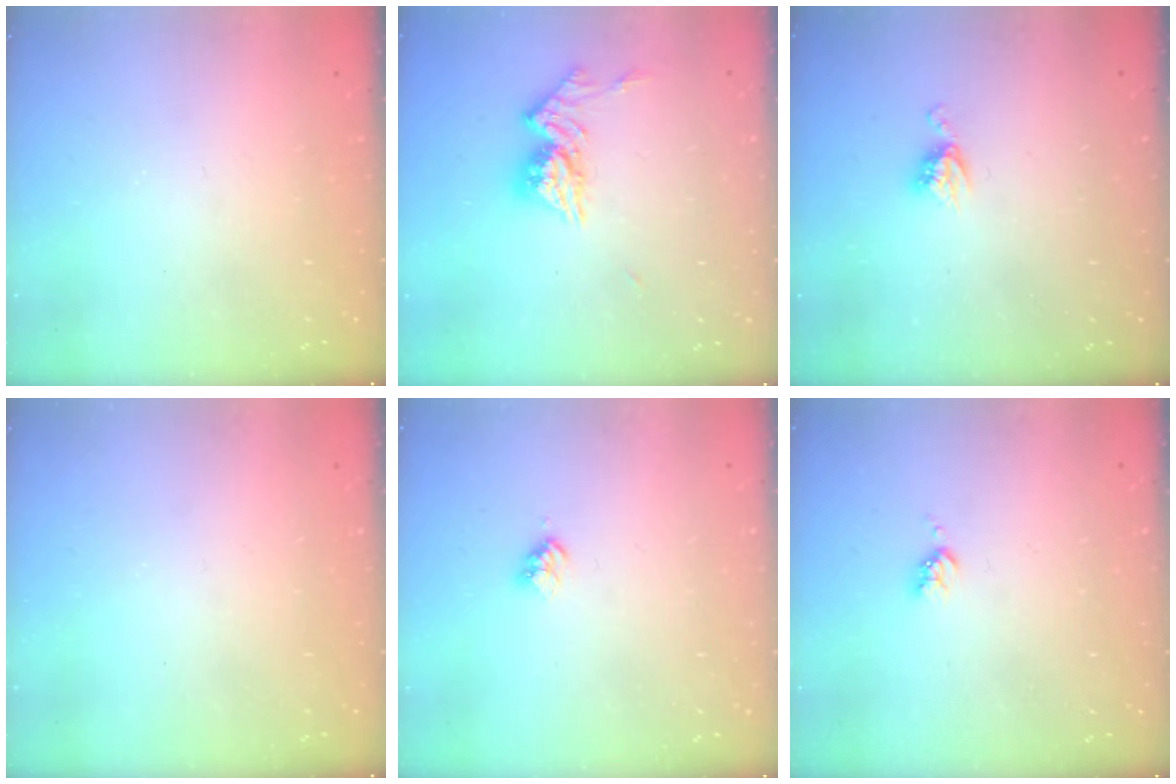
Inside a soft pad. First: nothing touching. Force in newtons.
{"total": 10.6, "press": 10.5, "slide": 0.9}
{"total": 4.7, "press": 4.6, "slide": 0.4}
{"total": 0.0}
{"total": 3.0, "press": 3.0, "slide": 0.4}
{"total": 3.2, "press": 3.2, "slide": 0.5}